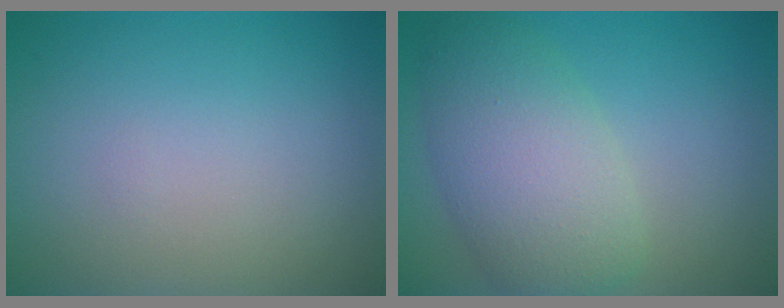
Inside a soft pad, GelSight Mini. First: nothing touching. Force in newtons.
{"total": 6.4, "press": 6.4, "slide": 0.3}